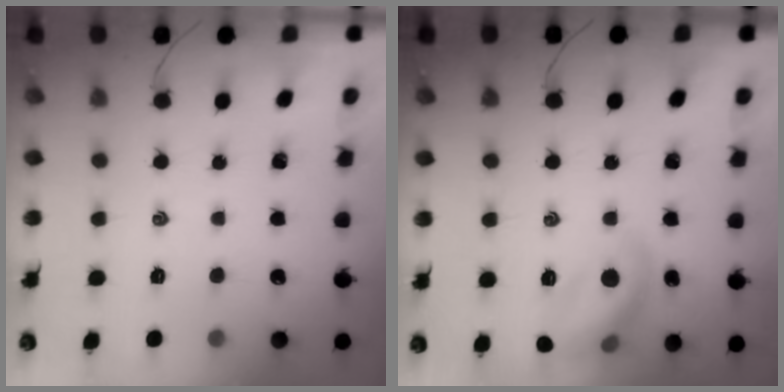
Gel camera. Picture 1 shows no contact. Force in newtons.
{"total": 12.6, "press": 12.5, "slide": 1.4}